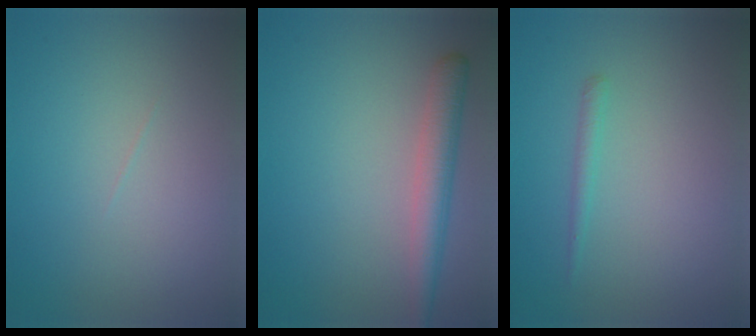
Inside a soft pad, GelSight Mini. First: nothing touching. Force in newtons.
{"total": 3.3, "press": 3.3, "slide": 0.1}
{"total": 0.9, "press": 0.9, "slide": 0.1}